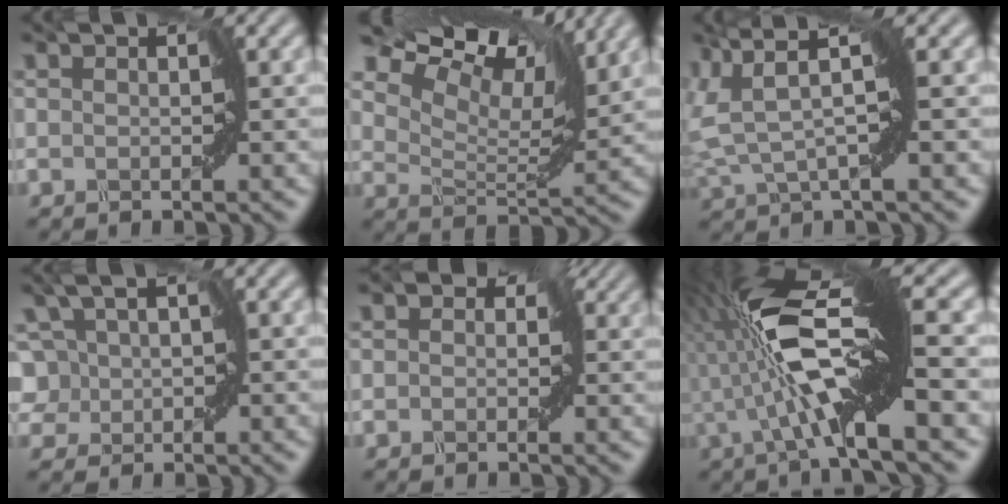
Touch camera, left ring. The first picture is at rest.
{"total": 9.2, "force": [7.6, 2.6, 4.5], "torque": [-0.095, 0.016, 0.124]}
{"total": 4.2, "force": [2.3, 0.4, 3.4], "torque": [-0.087, 0.000, 0.049]}
{"total": 4.6, "force": [-0.3, 4.3, 1.4], "torque": [-0.029, 0.021, -0.032]}
{"total": 3.5, "force": [0.7, 2.6, 2.2], "torque": [-0.023, 0.011, 0.006]}
{"total": 10.3, "force": [0.4, 1.8, 10.2], "torque": [-0.202, 0.015, 0.008]}